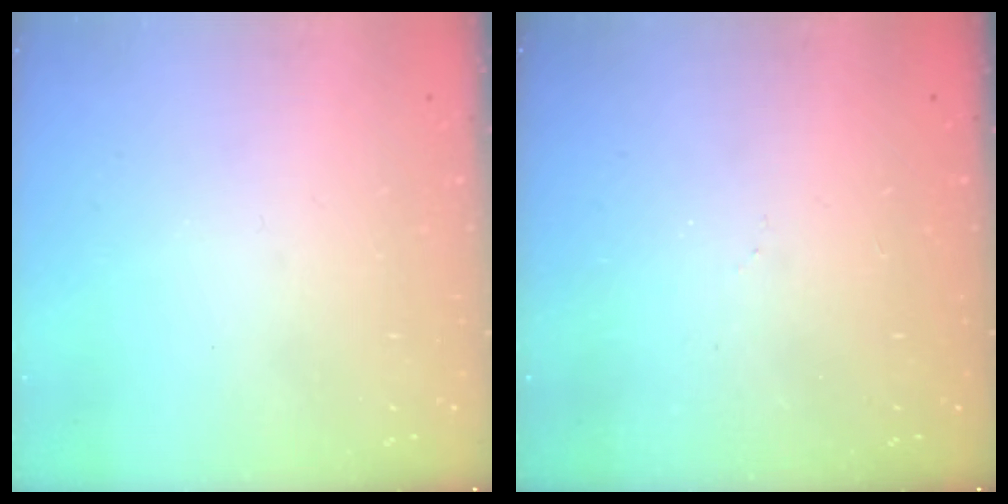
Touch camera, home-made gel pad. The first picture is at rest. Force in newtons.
{"total": 6.2, "press": 6.2, "slide": 0.7}